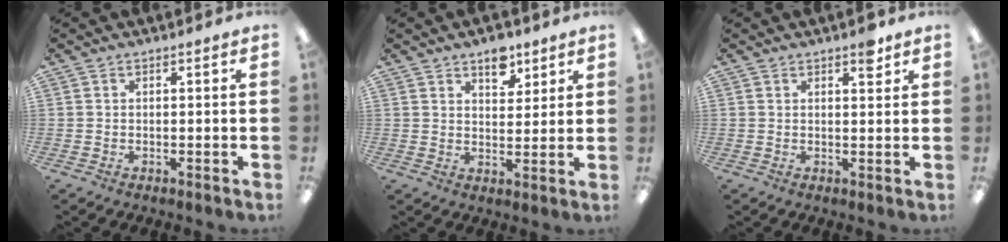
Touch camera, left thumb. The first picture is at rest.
{"total": 7.3, "force": [4.9, 4.0, 3.6], "torque": [-0.027, -0.028, 0.081]}
{"total": 3.7, "force": [2.5, 1.5, 2.3], "torque": [-0.018, -0.010, 0.038]}